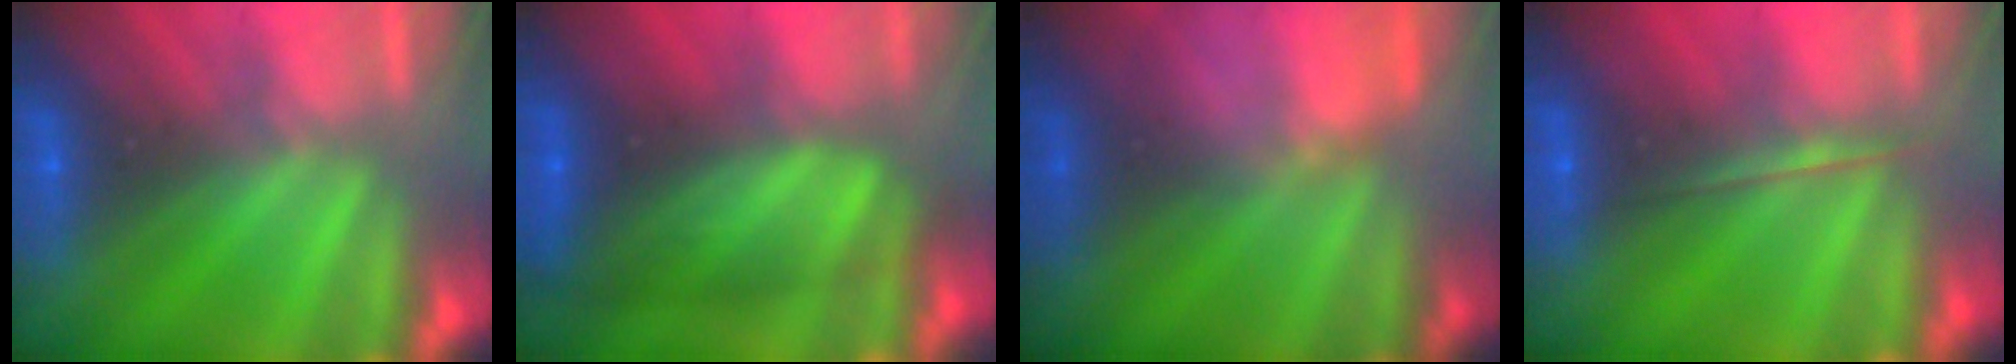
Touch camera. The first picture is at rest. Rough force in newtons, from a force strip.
{"total": 6.6}
{"total": 3.8}
{"total": 1.7}